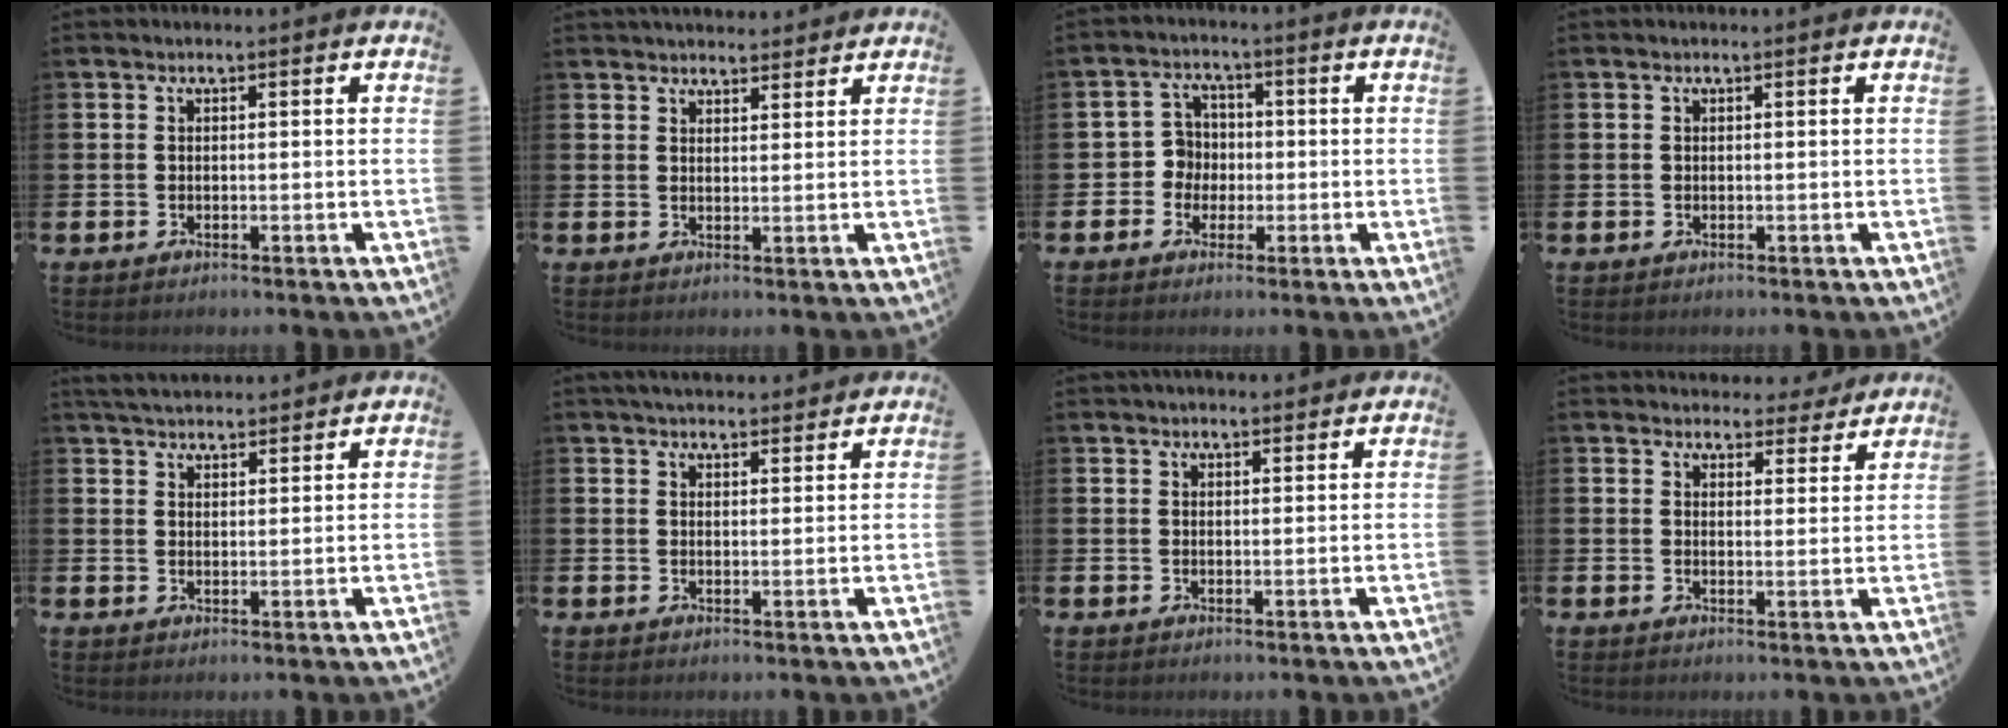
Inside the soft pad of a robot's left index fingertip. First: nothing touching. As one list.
[{"total": 3.3, "force": [3.2, 0.8, 0.0], "torque": [0.004, -0.016, 0.058]}, {"total": 4.2, "force": [-0.3, 4.0, 1.0], "torque": [-0.036, 0.007, -0.011]}, {"total": 0.0}, {"total": 4.0, "force": [3.9, 0.7, 0.3], "torque": [-0.019, -0.016, 0.074]}, {"total": 3.7, "force": [3.6, 0.7, 0.4], "torque": [-0.017, -0.011, 0.066]}, {"total": 2.2, "force": [2.2, 0.5, 0.2], "torque": [0.001, -0.008, 0.038]}, {"total": 4.1, "force": [4.0, 1.1, 0.2], "torque": [-0.008, -0.023, 0.071]}]